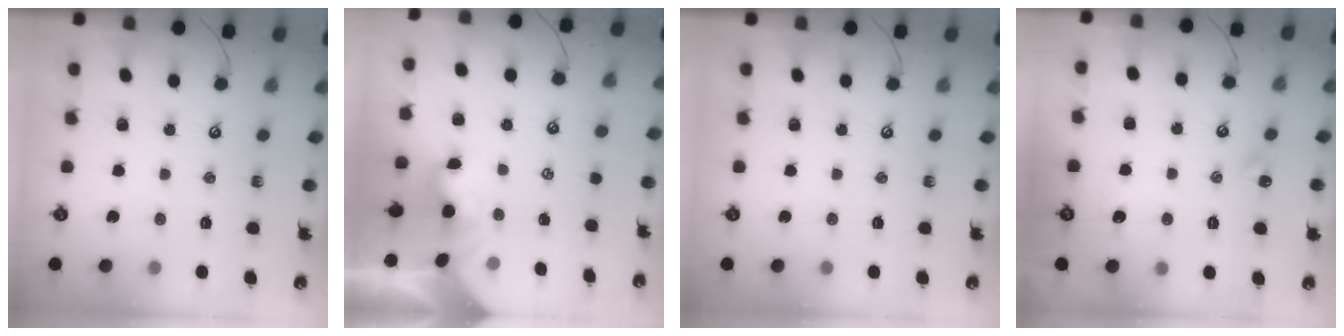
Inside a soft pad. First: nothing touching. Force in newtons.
{"total": 1.8, "press": 1.7, "slide": 0.5}
{"total": 0.0}
{"total": 1.4, "press": 1.3, "slide": 0.6}